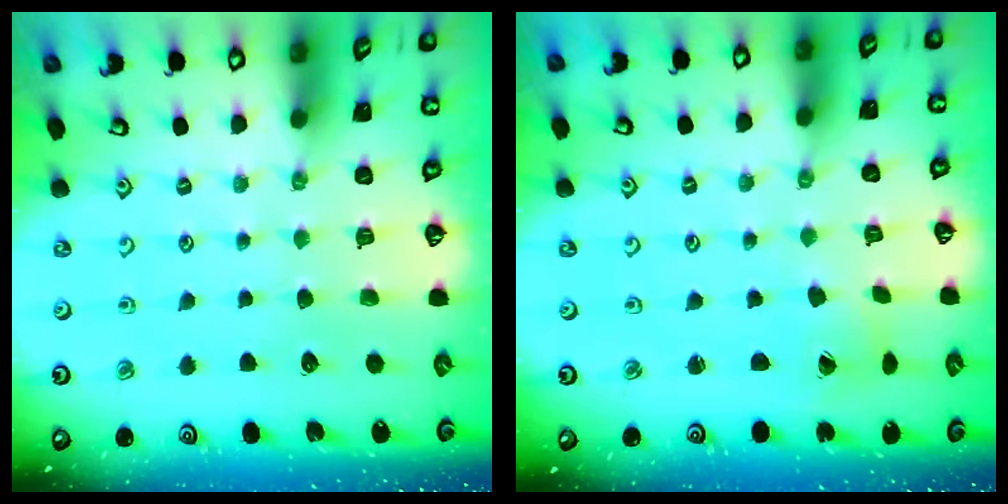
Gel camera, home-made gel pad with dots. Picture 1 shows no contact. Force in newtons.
{"total": 1.9, "press": 1.9, "slide": 0.2}